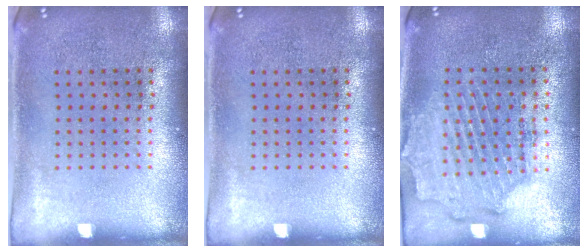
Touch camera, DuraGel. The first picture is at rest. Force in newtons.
{"total": 0.0}
{"total": 1.8, "press": 1.6, "slide": 0.9}